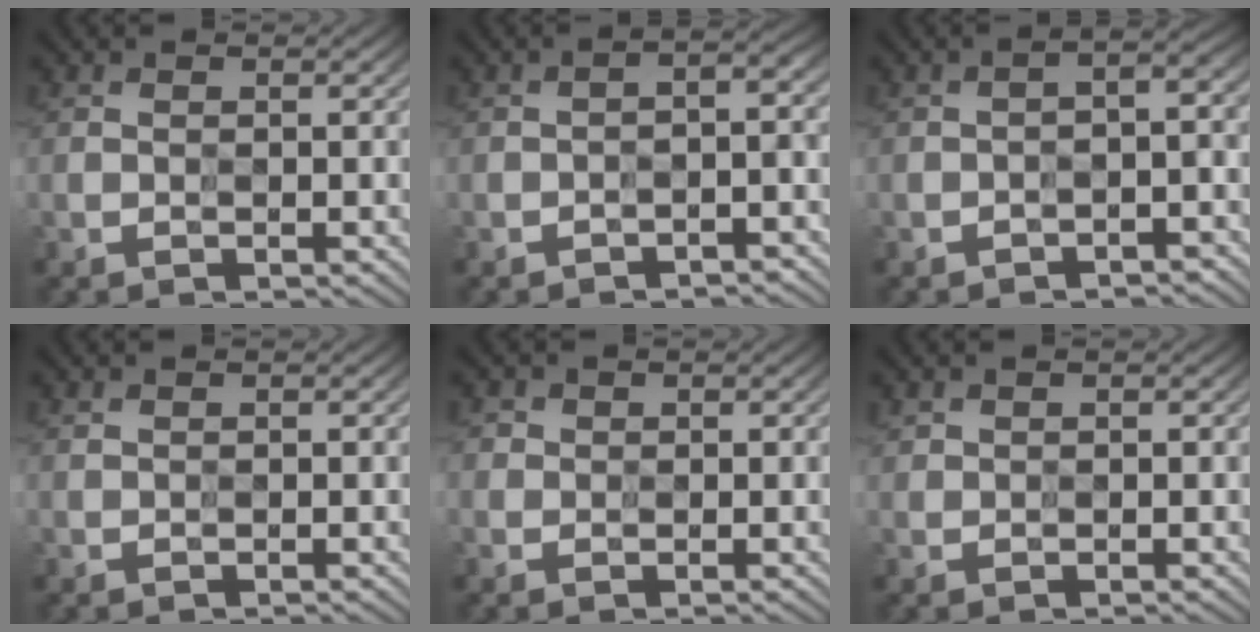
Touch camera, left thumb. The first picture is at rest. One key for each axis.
{"total": 6.3, "fx": -3.8, "fy": 2.1, "fz": 4.6, "tx": -0.053, "ty": 0.003, "tz": -0.050}
{"total": 7.1, "fx": -4.0, "fy": 2.3, "fz": 5.3, "tx": -0.064, "ty": 0.001, "tz": -0.051}
{"total": 0.5, "fx": 0.5, "fy": 0.1, "fz": 0.1, "tx": -0.007, "ty": 0.002, "tz": 0.013}
{"total": 2.0, "fx": 1.0, "fy": 1.7, "fz": 0.1, "tx": -0.006, "ty": -0.001, "tz": 0.015}
{"total": 1.4, "fx": 1.2, "fy": 0.8, "fz": 0.1, "tx": -0.010, "ty": 0.001, "tz": 0.027}